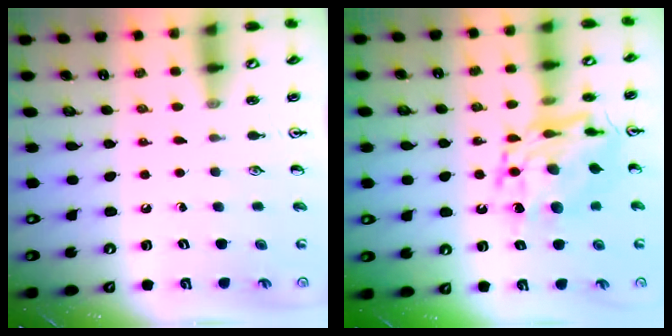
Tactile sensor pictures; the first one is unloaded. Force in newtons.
{"total": 14.0, "press": 14.0, "slide": 1.2}